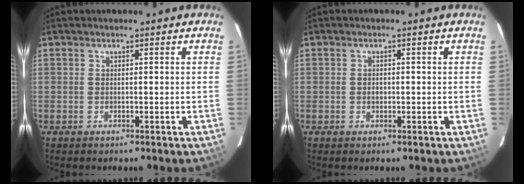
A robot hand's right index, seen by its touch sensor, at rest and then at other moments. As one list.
[{"total": 0.9, "force": [0.0, 0.7, 0.5], "torque": [-0.008, 0.002, 0.000]}]